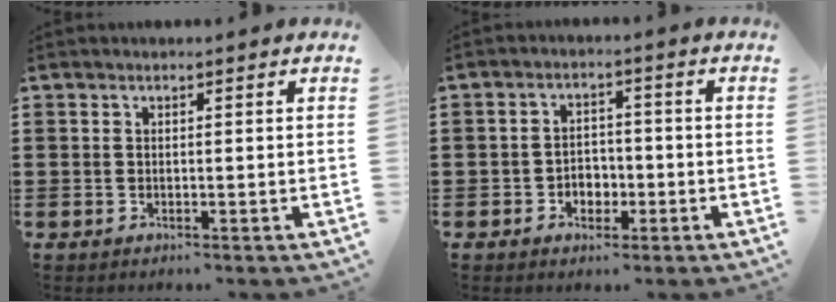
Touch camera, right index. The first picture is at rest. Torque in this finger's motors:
{"motor_torque": [1.38, 0.76, 0.07, 0.04]}